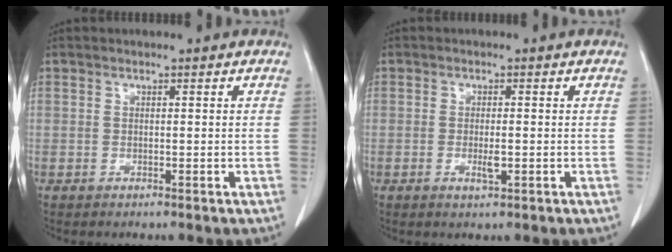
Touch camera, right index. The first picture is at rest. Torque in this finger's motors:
{"motor_torque": [-0.11, 0.08, 0.00, 0.00]}